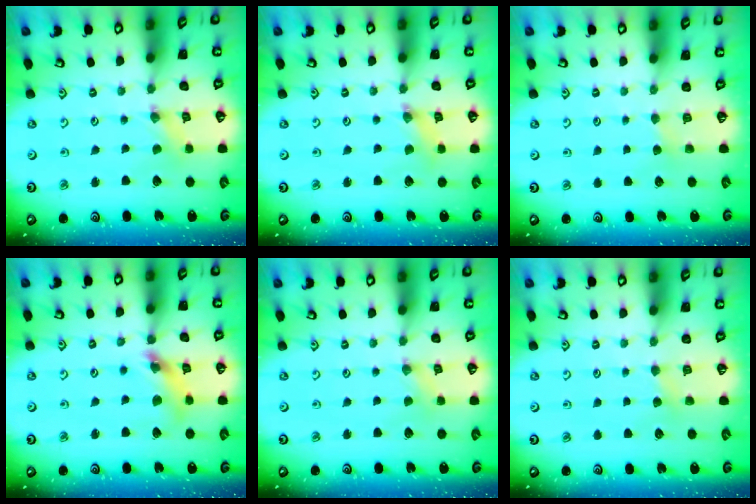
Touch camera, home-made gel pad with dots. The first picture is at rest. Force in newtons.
{"total": 1.8, "press": 1.8, "slide": 0.2}
{"total": 2.5, "press": 2.5, "slide": 0.3}
{"total": 9.6, "press": 9.6, "slide": 0.9}
{"total": 1.8, "press": 1.8, "slide": 0.3}
{"total": 3.0, "press": 3.0, "slide": 0.3}